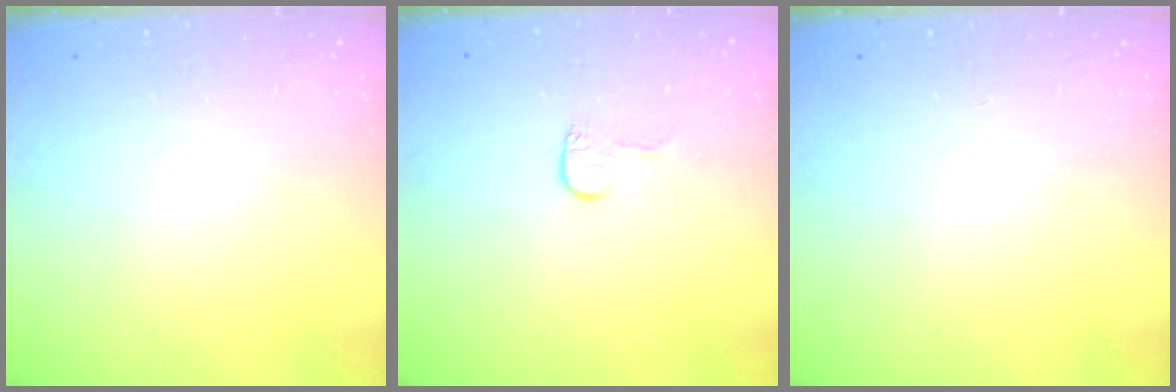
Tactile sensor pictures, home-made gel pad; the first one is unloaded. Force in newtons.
{"total": 3.9, "press": 3.9, "slide": 0.4}
{"total": 0.0}